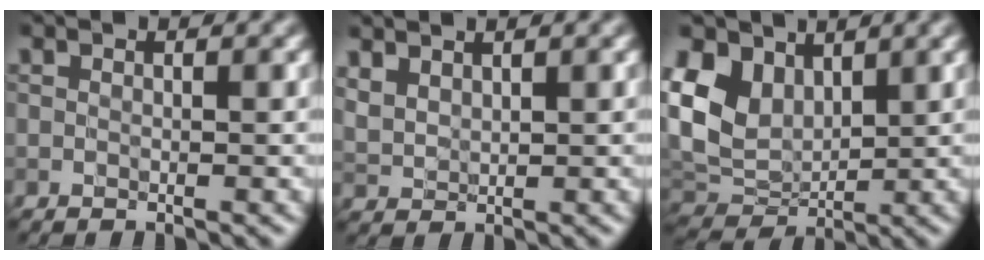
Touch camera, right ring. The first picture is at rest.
{"total": 1.2, "force": [1.2, 0.2, -0.1], "torque": [-0.008, 0.009, 0.045]}
{"total": 6.3, "force": [2.4, 4.7, 3.3], "torque": [-0.089, 0.009, 0.058]}